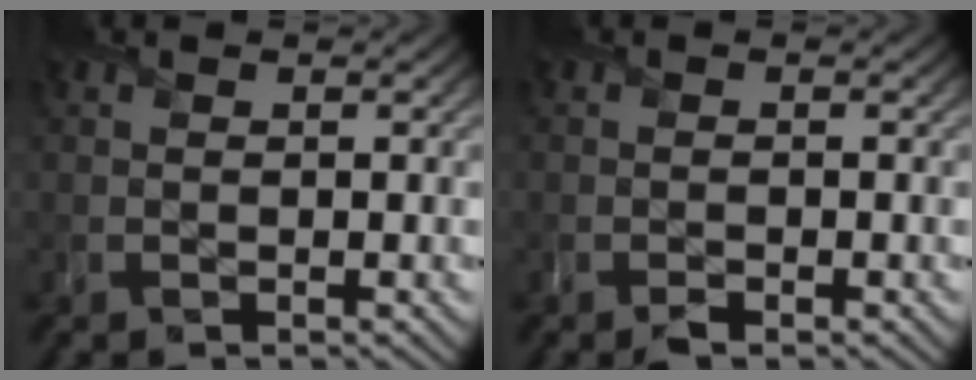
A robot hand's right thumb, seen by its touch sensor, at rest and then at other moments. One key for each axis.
{"total": 0.9, "fx": -0.7, "fy": 0.3, "fz": 0.4, "tx": -0.008, "ty": -0.003, "tz": -0.012}